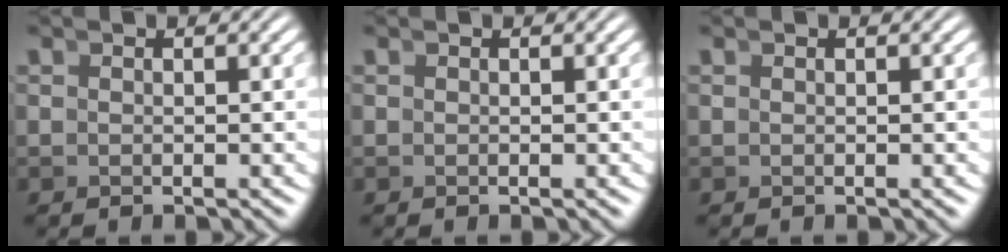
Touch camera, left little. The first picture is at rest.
{"total": 0.0}
{"total": 0.0}